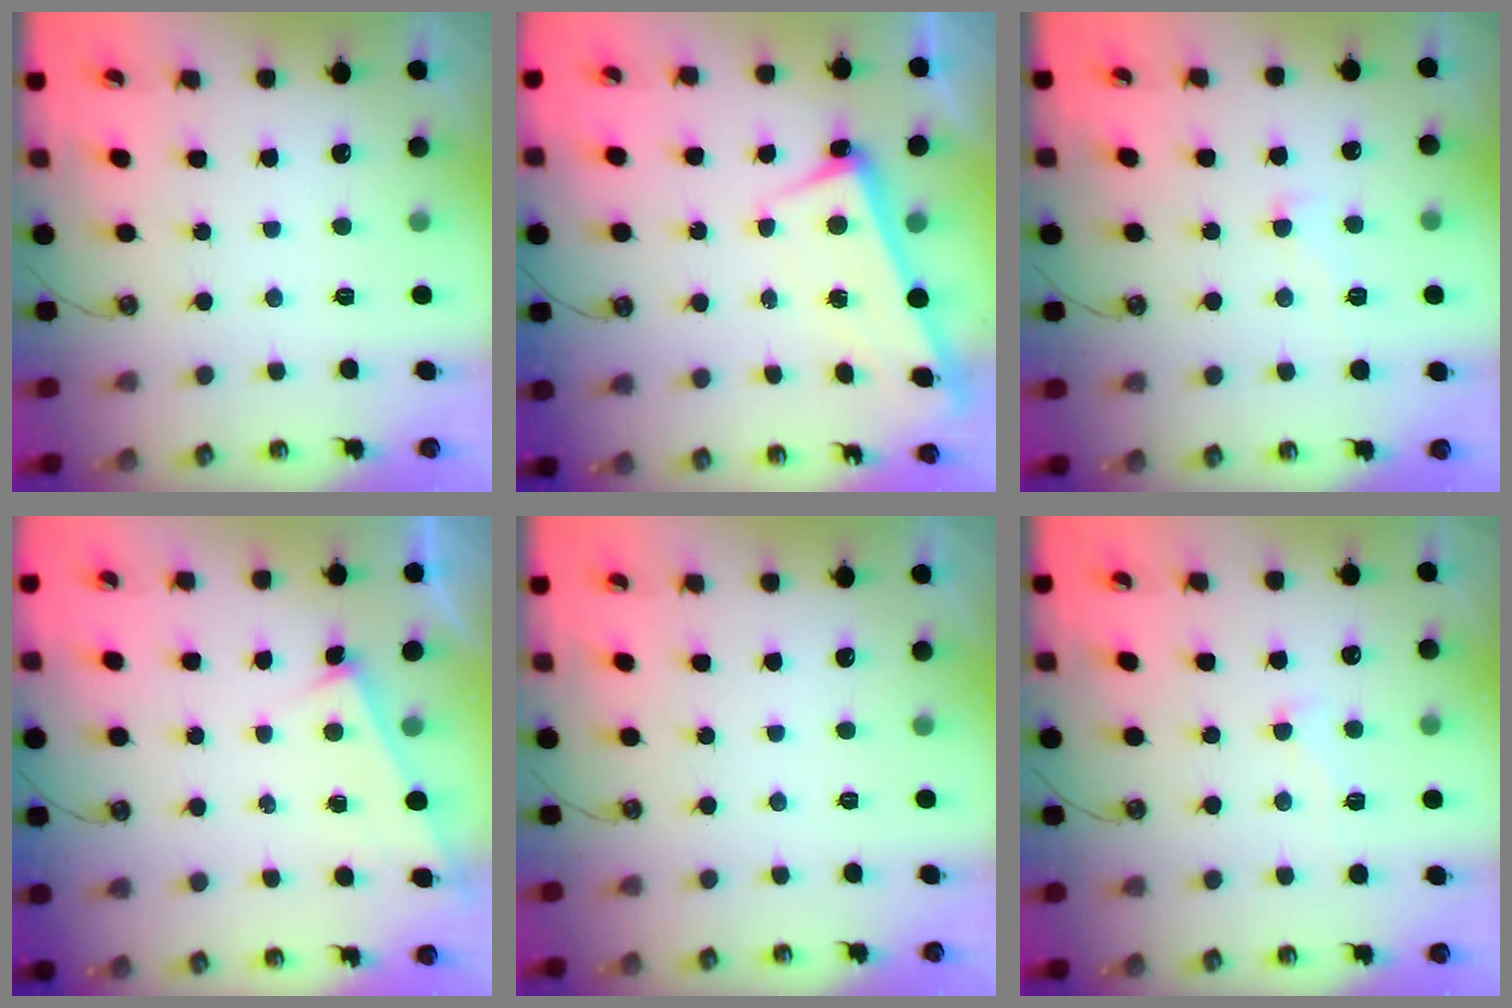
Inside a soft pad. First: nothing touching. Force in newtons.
{"total": 2.6, "press": 2.5, "slide": 0.6}
{"total": 1.9, "press": 1.9, "slide": 0.4}
{"total": 6.1, "press": 6.1, "slide": 0.2}
{"total": 0.0}
{"total": 0.6, "press": 0.3, "slide": 0.5}